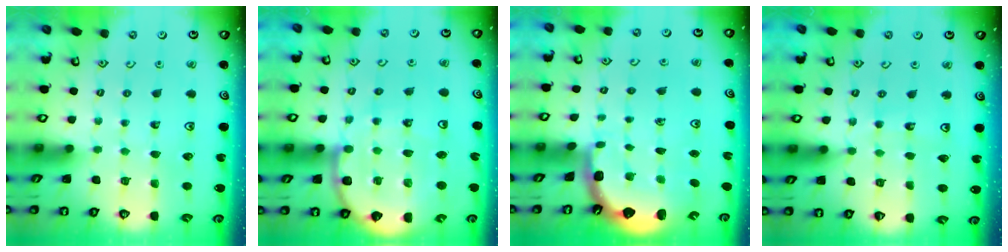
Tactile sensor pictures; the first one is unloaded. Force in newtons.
{"total": 10.3, "press": 10.1, "slide": 2.1}
{"total": 2.5, "press": 1.6, "slide": 1.9}
{"total": 6.0, "press": 5.9, "slide": 0.8}